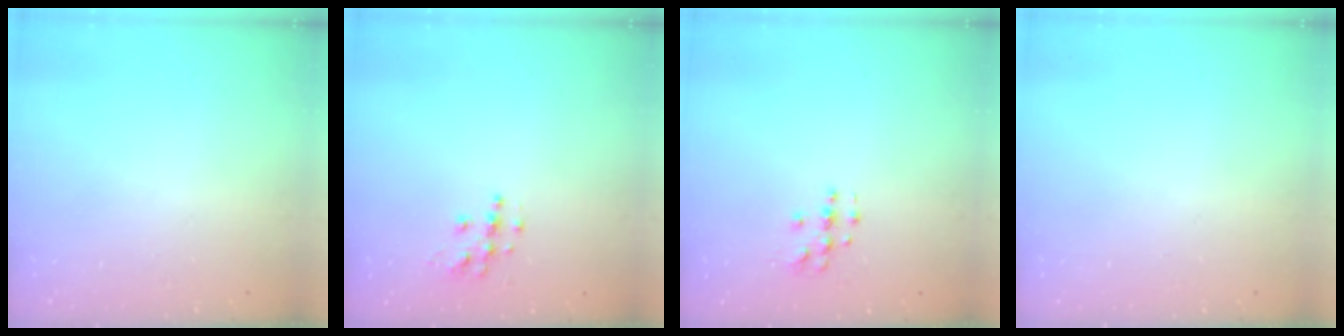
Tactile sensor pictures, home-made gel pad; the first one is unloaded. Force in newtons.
{"total": 6.3, "press": 6.3, "slide": 0.3}
{"total": 3.9, "press": 3.9, "slide": 0.5}
{"total": 0.0}